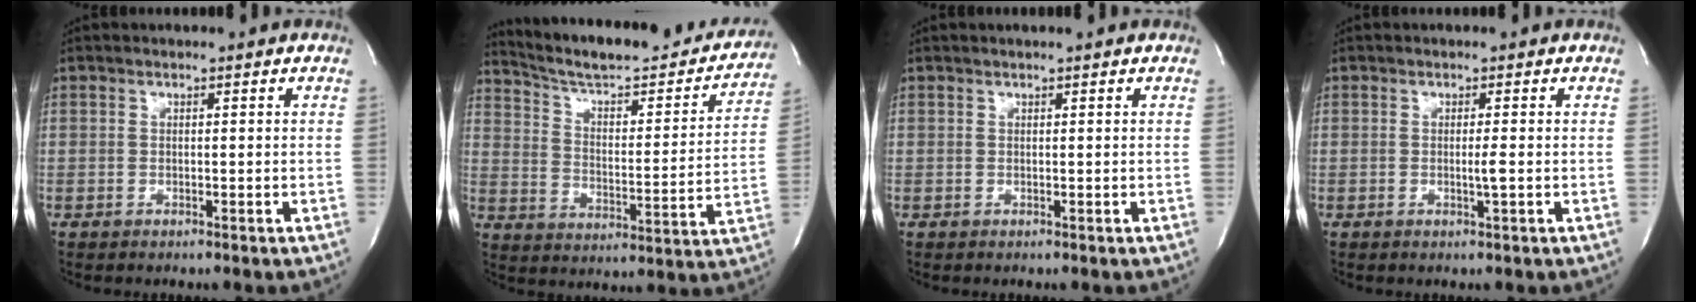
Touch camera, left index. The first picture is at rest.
{"total": 24.2, "force": [21.8, 4.4, 9.6], "torque": [-0.142, -0.033, 0.295]}
{"total": 0.7, "force": [0.5, -0.2, 0.4], "torque": [-0.004, 0.005, 0.009]}
{"total": 1.4, "force": [-0.7, -0.4, 1.1], "torque": [-0.022, -0.009, -0.012]}